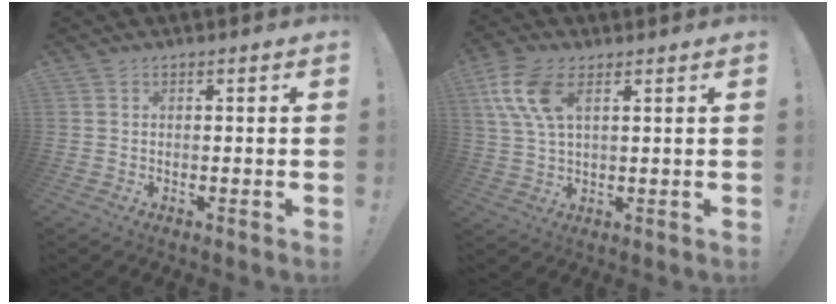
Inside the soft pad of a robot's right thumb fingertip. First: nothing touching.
{"total": 11.1, "force": [4.5, 5.7, 8.4], "torque": [-0.173, -0.006, 0.085]}